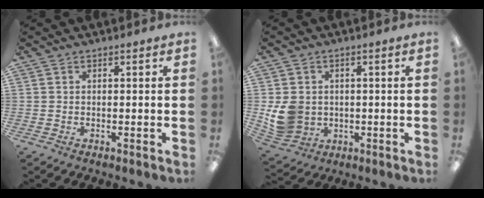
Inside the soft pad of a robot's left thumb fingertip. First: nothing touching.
{"total": 7.9, "force": [0.0, 7.1, 3.4], "torque": [-0.082, 0.007, 0.005]}